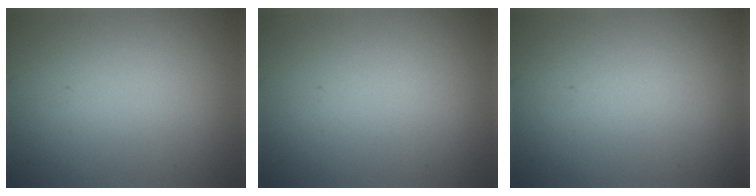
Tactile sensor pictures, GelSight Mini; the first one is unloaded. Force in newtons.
{"total": 0.0}
{"total": 0.0}